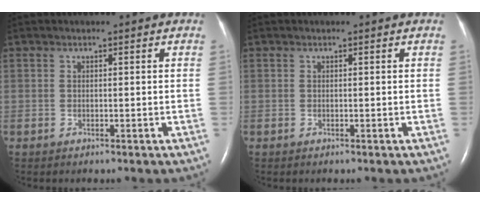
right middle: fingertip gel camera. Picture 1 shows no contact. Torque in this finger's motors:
{"motor_torque": [0.00, 0.00, 0.00, 0.01]}